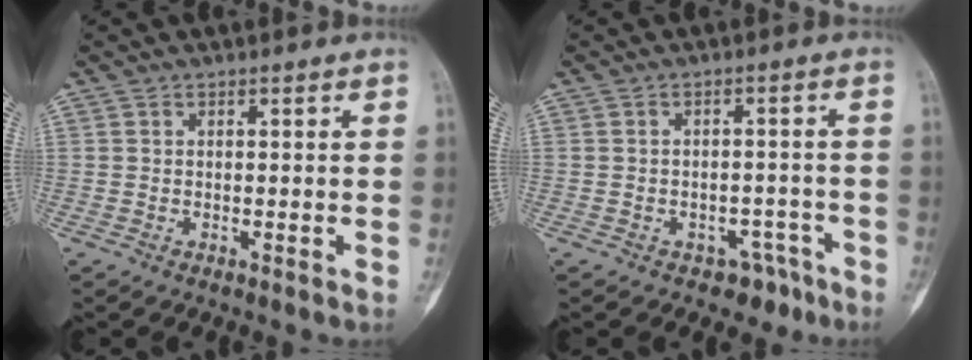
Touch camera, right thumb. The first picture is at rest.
{"total": 4.8, "force": [-3.2, 3.5, 1.2], "torque": [0.012, 0.034, -0.037]}